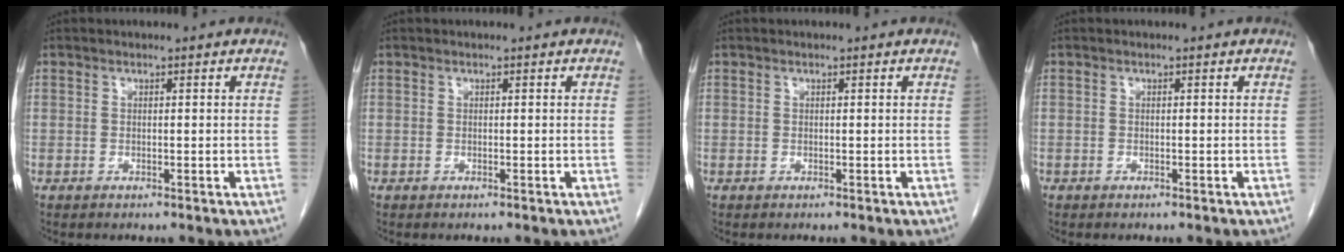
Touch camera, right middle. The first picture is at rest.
{"total": 0.0}
{"total": 0.0}
{"total": 0.0}